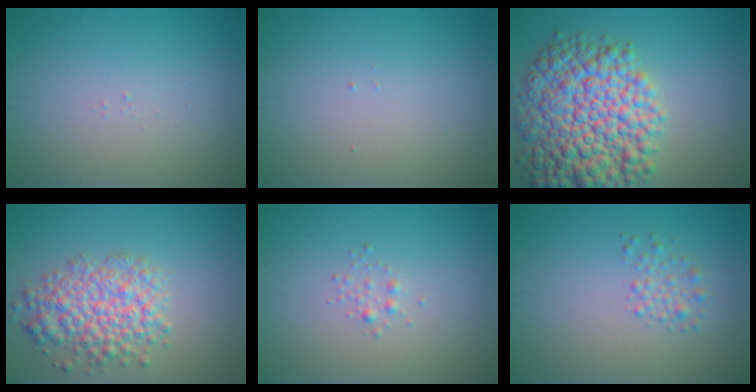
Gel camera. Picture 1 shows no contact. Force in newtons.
{"total": 0.0}
{"total": 11.6, "press": 11.6, "slide": 0.3}
{"total": 5.3, "press": 5.3, "slide": 0.2}
{"total": 0.8, "press": 0.8, "slide": 0.0}
{"total": 1.5, "press": 1.5, "slide": 0.1}